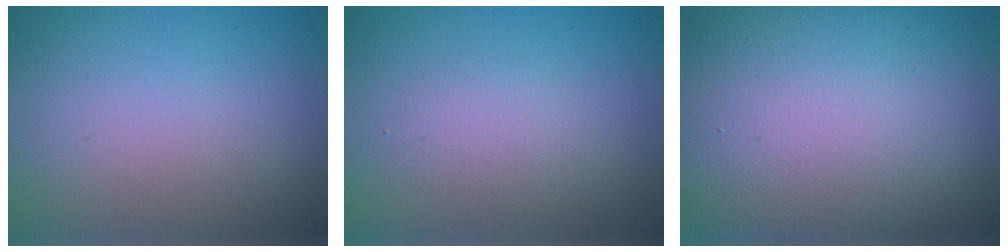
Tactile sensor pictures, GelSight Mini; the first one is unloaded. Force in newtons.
{"total": 1.8, "press": 1.8, "slide": 0.0}
{"total": 17.2, "press": 17.2, "slide": 1.0}